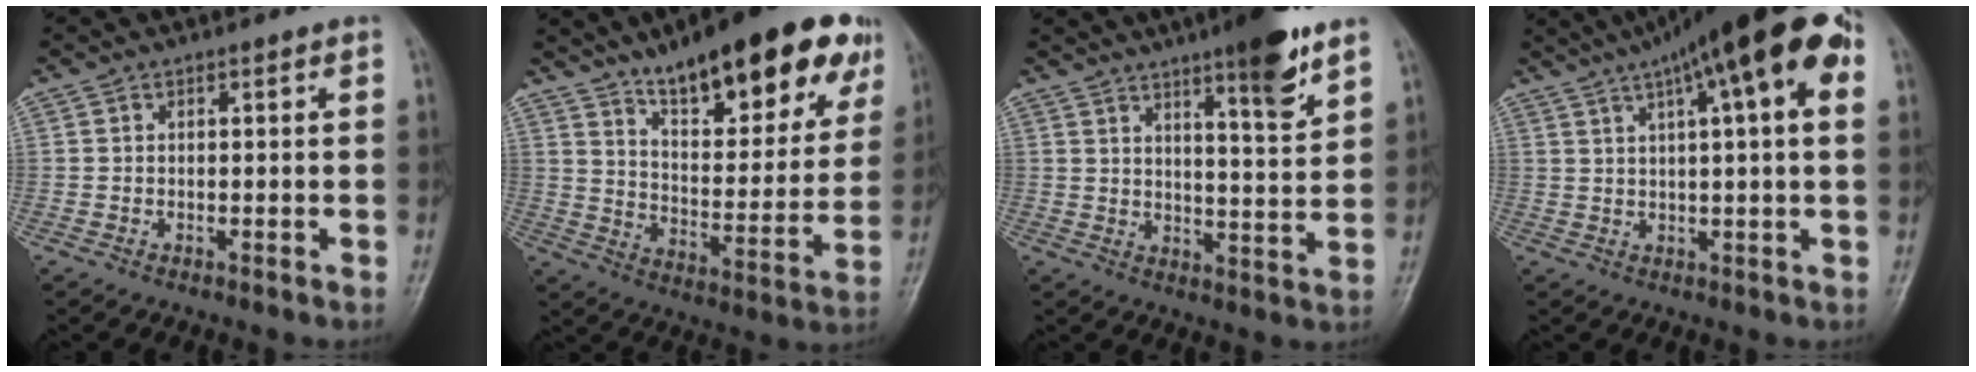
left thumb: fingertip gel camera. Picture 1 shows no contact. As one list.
[{"total": 25.3, "force": [16.4, 8.2, 17.5], "torque": [-0.203, -0.057, 0.248]}, {"total": 11.2, "force": [7.2, 1.6, 8.4], "torque": [-0.111, -0.045, 0.106]}, {"total": 19.2, "force": [8.4, 4.1, 16.7], "torque": [-0.260, 0.030, 0.123]}]